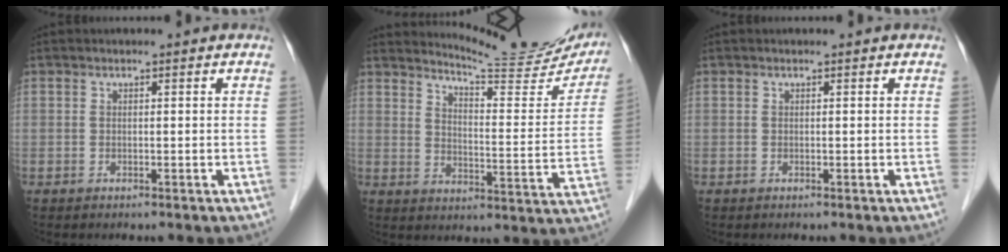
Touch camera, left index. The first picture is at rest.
{"total": 16.5, "force": [15.8, 1.2, 4.7], "torque": [-0.065, -0.071, 0.192]}
{"total": 0.0}